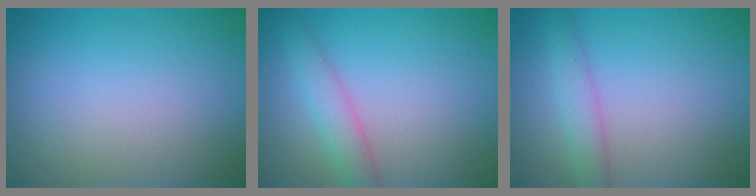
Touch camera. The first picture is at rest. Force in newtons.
{"total": 2.7, "press": 2.7, "slide": 0.2}
{"total": 2.4, "press": 2.4, "slide": 0.1}